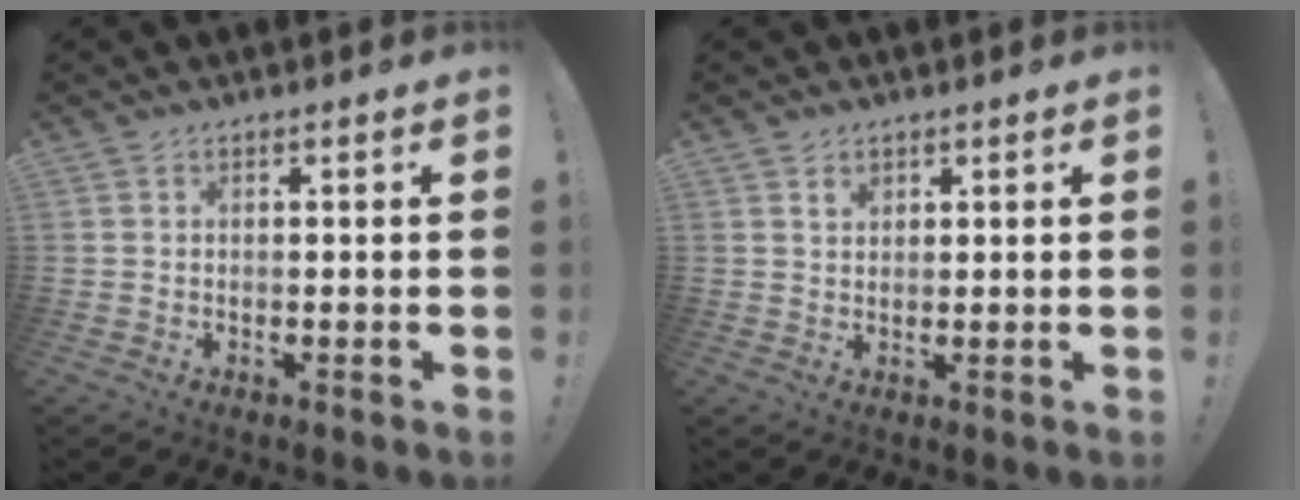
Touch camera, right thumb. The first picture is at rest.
{"total": 2.3, "force": [1.5, 1.5, 0.9], "torque": [-0.007, -0.006, 0.026]}